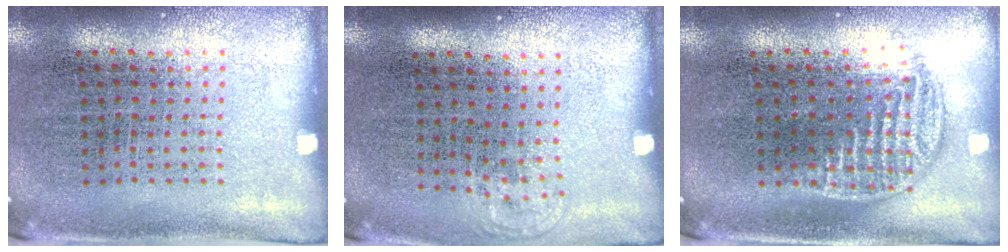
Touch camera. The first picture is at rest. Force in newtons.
{"total": 0.6, "press": 0.5, "slide": 0.4}
{"total": 1.3, "press": 1.1, "slide": 0.7}